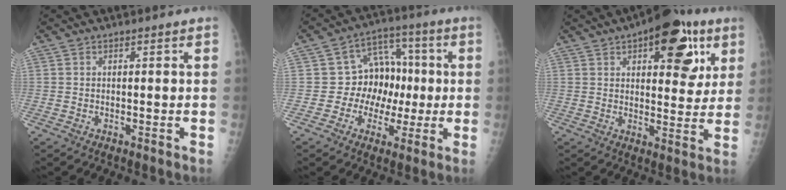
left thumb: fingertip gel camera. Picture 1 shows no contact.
{"total": 11.4, "force": [-0.4, 9.6, 6.0], "torque": [-0.040, 0.030, -0.009]}
{"total": 16.5, "force": [7.4, 7.7, 12.6], "torque": [-0.117, -0.013, 0.097]}